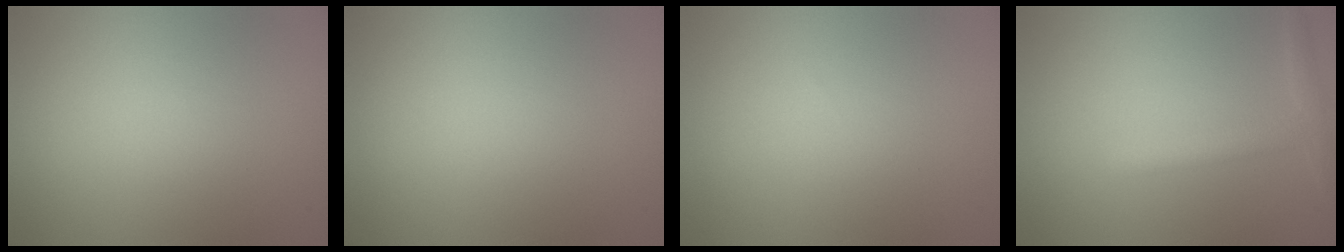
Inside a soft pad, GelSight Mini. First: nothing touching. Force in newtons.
{"total": 0.0}
{"total": 0.0}
{"total": 2.1, "press": 2.1, "slide": 0.2}